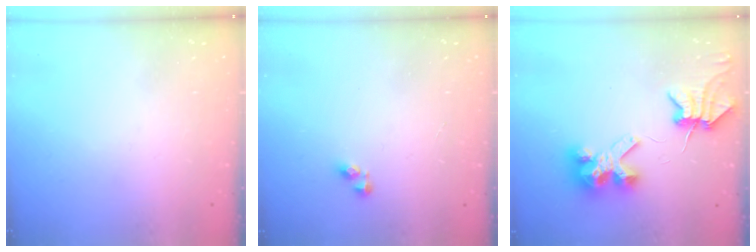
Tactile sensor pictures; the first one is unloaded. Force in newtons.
{"total": 3.2, "press": 3.2, "slide": 0.6}
{"total": 7.1, "press": 7.0, "slide": 0.9}